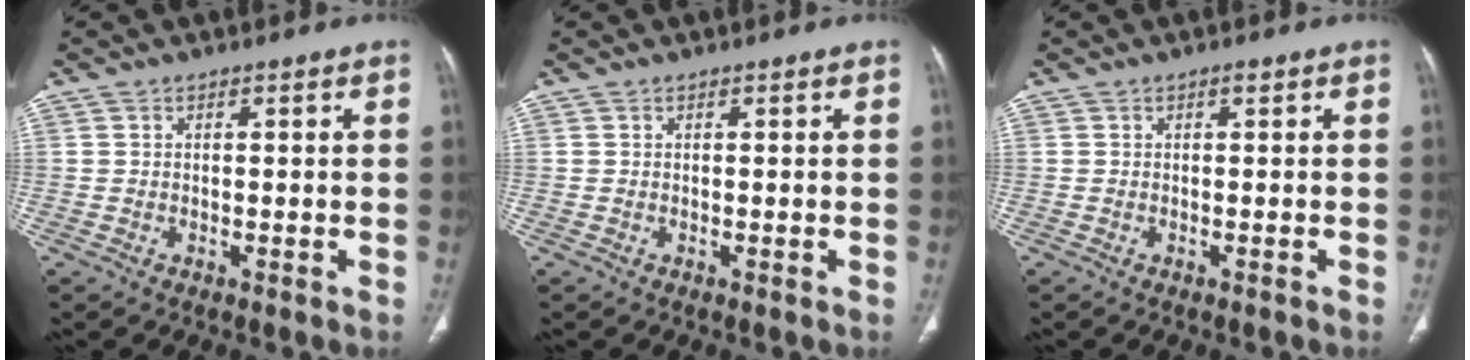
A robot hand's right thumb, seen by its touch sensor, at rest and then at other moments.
{"total": 0.0}
{"total": 0.8, "force": [0.0, 0.0, 0.8], "torque": [-0.015, -0.001, 0.002]}